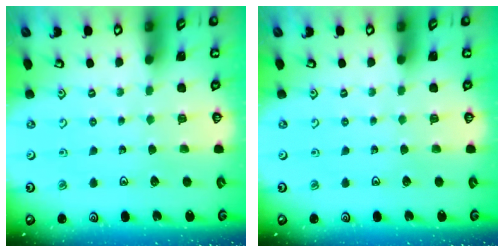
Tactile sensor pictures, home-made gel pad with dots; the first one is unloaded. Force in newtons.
{"total": 0.0}